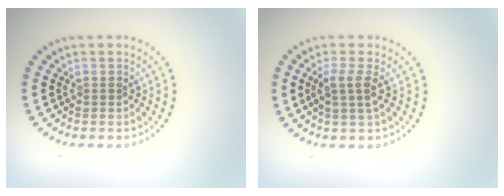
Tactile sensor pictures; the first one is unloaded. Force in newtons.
{"total": 2.0, "press": 1.7, "slide": 1.2}